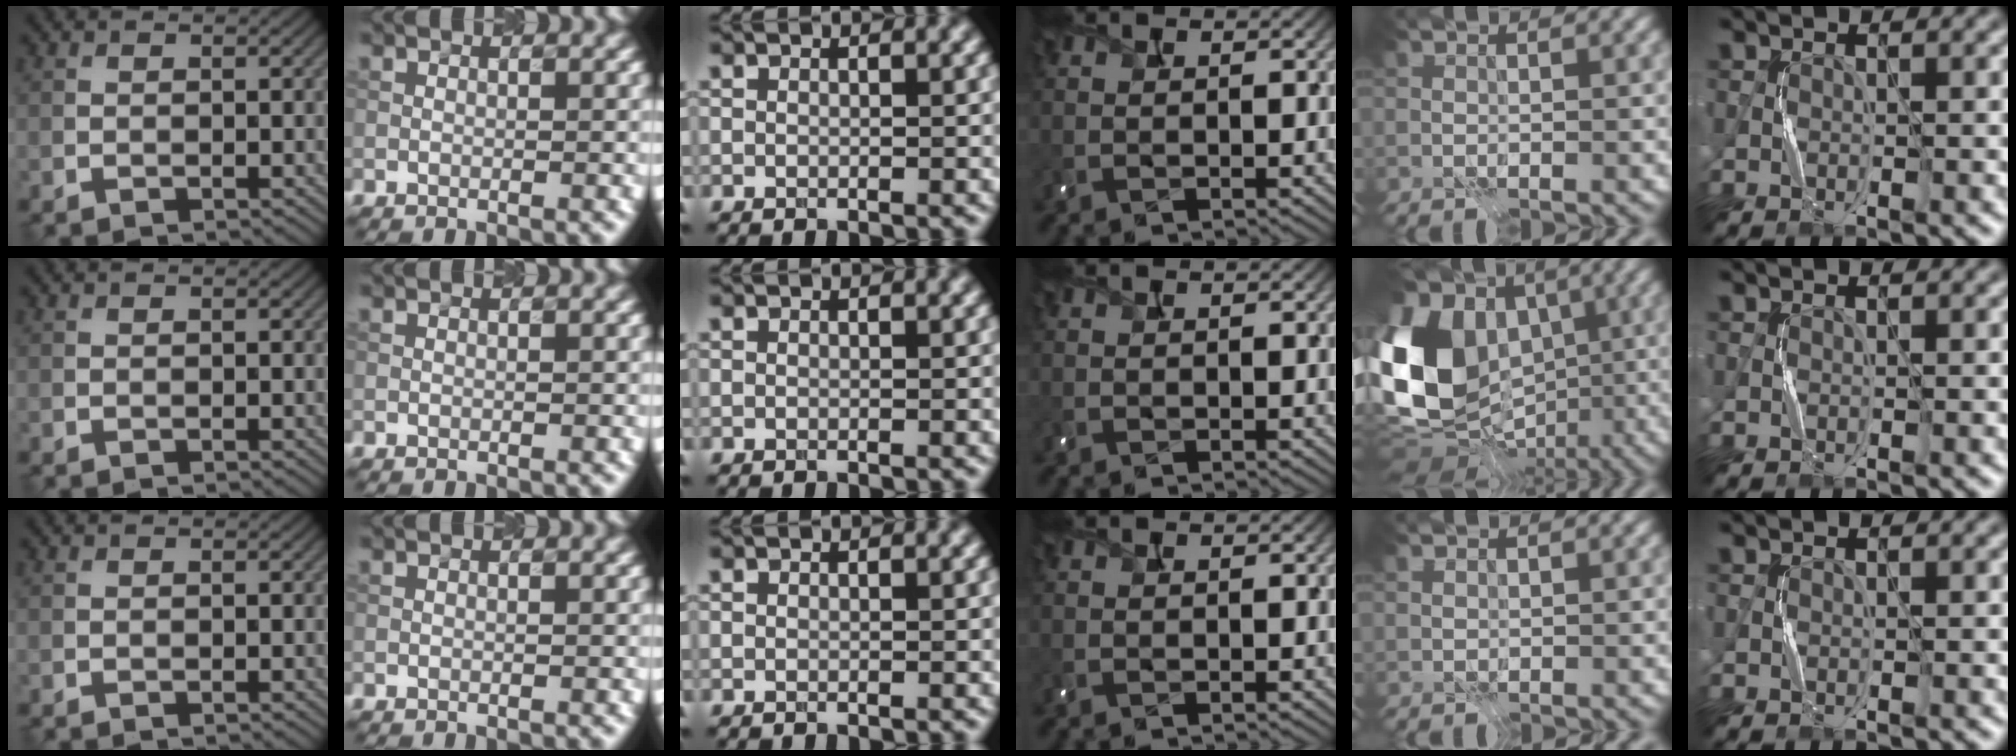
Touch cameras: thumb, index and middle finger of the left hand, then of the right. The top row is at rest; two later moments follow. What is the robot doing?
{"motion": "press", "object": "camera"}